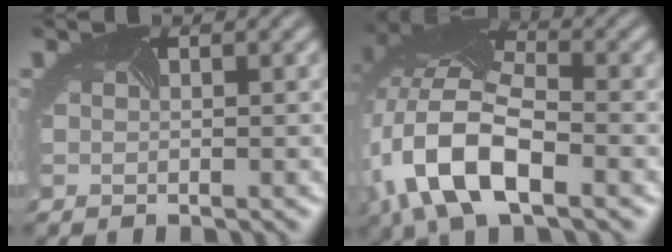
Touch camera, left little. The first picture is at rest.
{"total": 11.2, "force": [-4.5, 5.0, 8.9], "torque": [-0.195, 0.001, -0.084]}